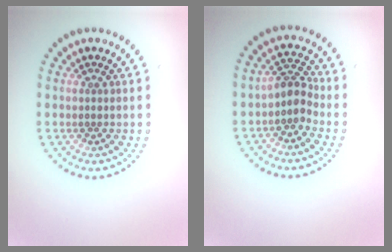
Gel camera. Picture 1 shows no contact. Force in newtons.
{"total": 2.5, "press": 1.9, "slide": 1.6}